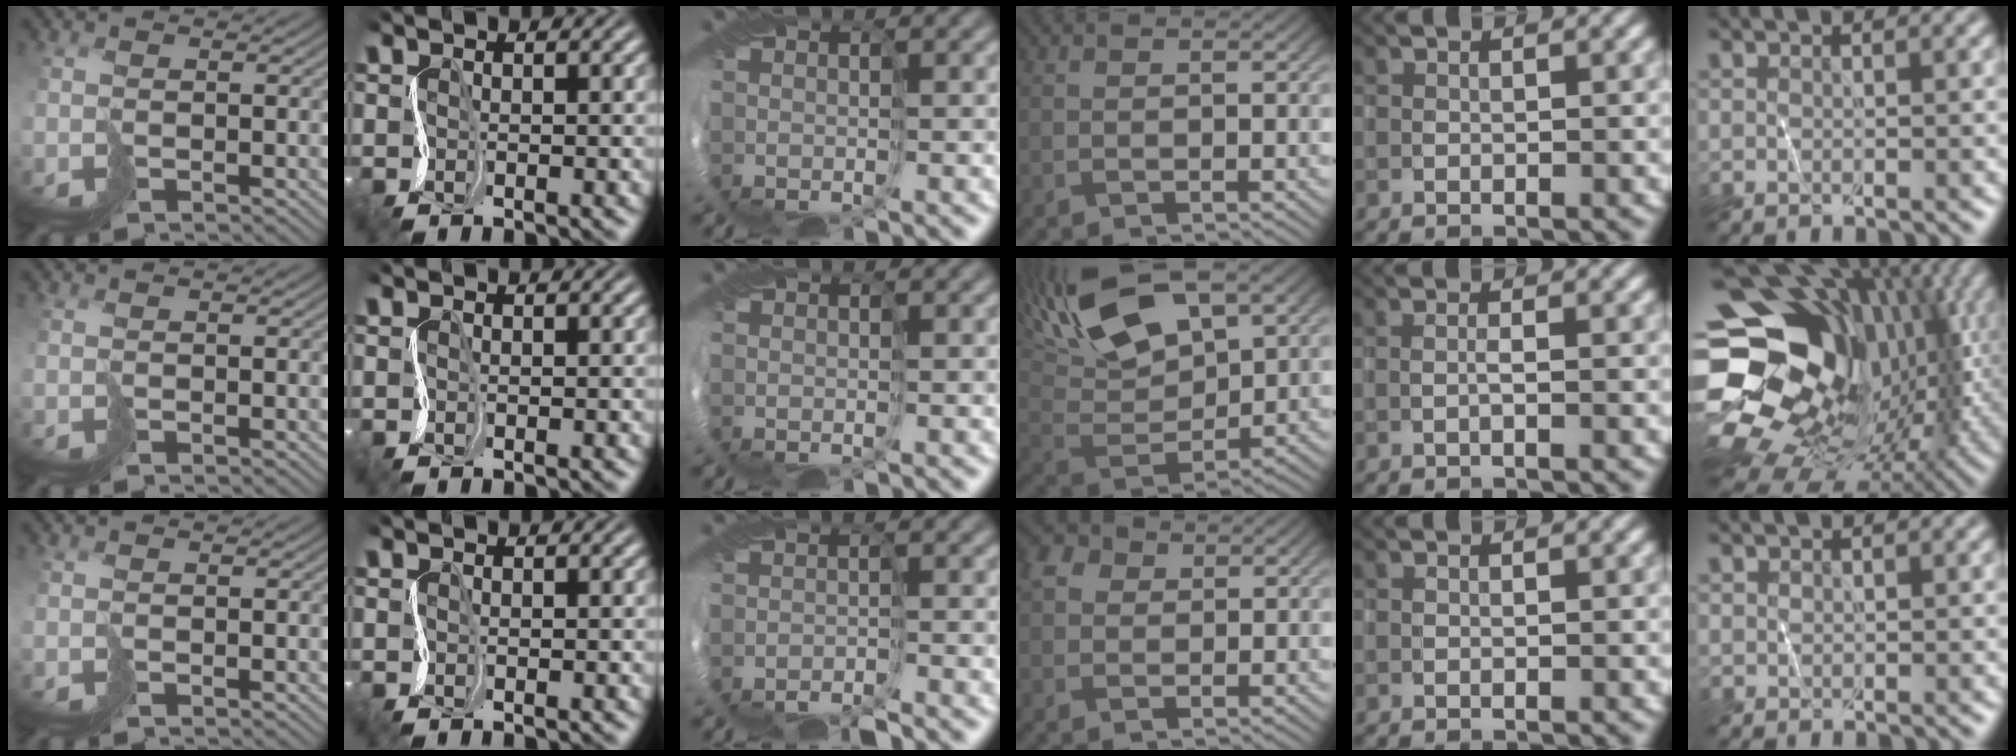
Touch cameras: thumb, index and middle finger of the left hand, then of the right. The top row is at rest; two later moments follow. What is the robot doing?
{"motion": "cut", "object": "receipt paper"}